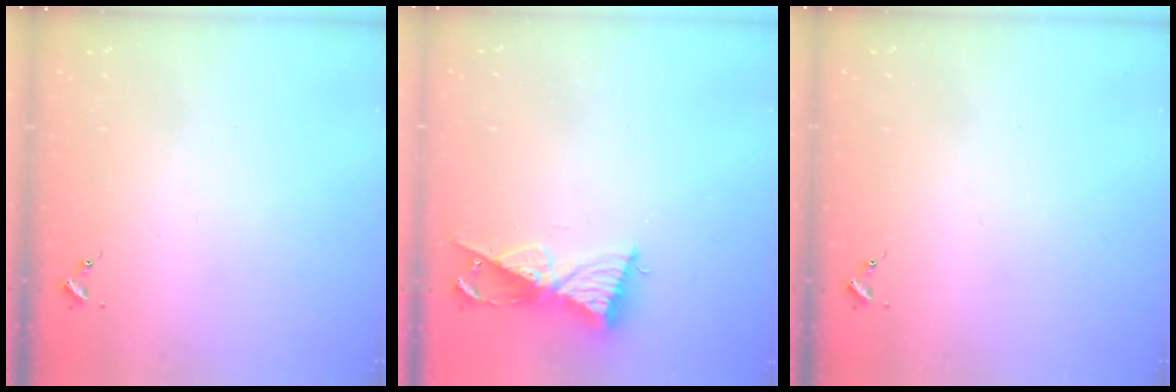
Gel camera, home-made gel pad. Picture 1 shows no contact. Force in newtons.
{"total": 9.8, "press": 9.7, "slide": 0.6}
{"total": 0.0}